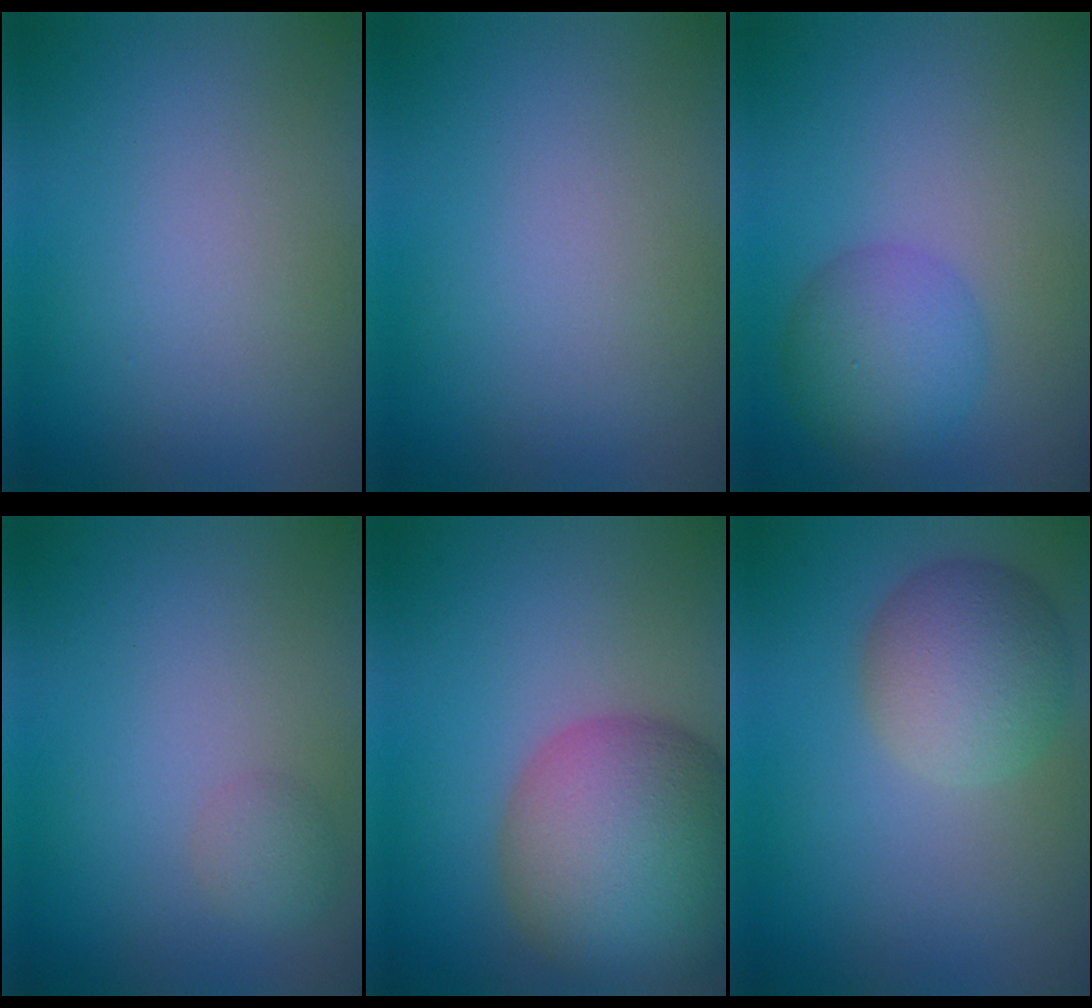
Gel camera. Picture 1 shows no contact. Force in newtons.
{"total": 0.0}
{"total": 4.3, "press": 4.3, "slide": 0.1}
{"total": 1.4, "press": 1.4, "slide": 0.0}
{"total": 11.8, "press": 11.8, "slide": 0.7}
{"total": 5.1, "press": 5.1, "slide": 0.4}